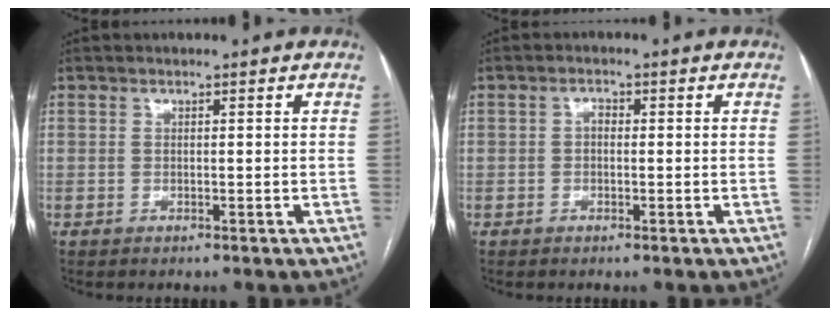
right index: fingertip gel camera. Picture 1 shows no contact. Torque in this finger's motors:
{"motor_torque": [0.39, 0.05, 0.03, 0.01]}